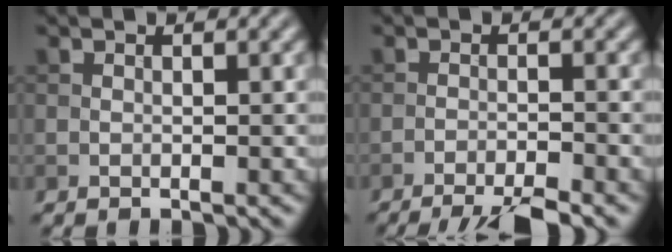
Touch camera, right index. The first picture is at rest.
{"total": 6.0, "force": [-4.8, 0.9, 3.4], "torque": [-0.054, -0.013, -0.082]}